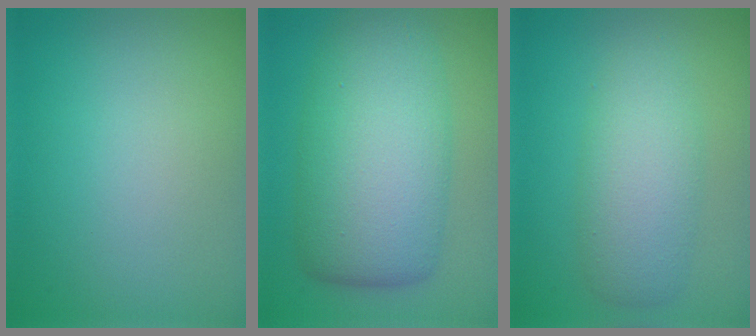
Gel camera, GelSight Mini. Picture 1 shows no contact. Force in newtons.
{"total": 10.0, "press": 10.0, "slide": 0.1}
{"total": 4.6, "press": 4.6, "slide": 0.1}